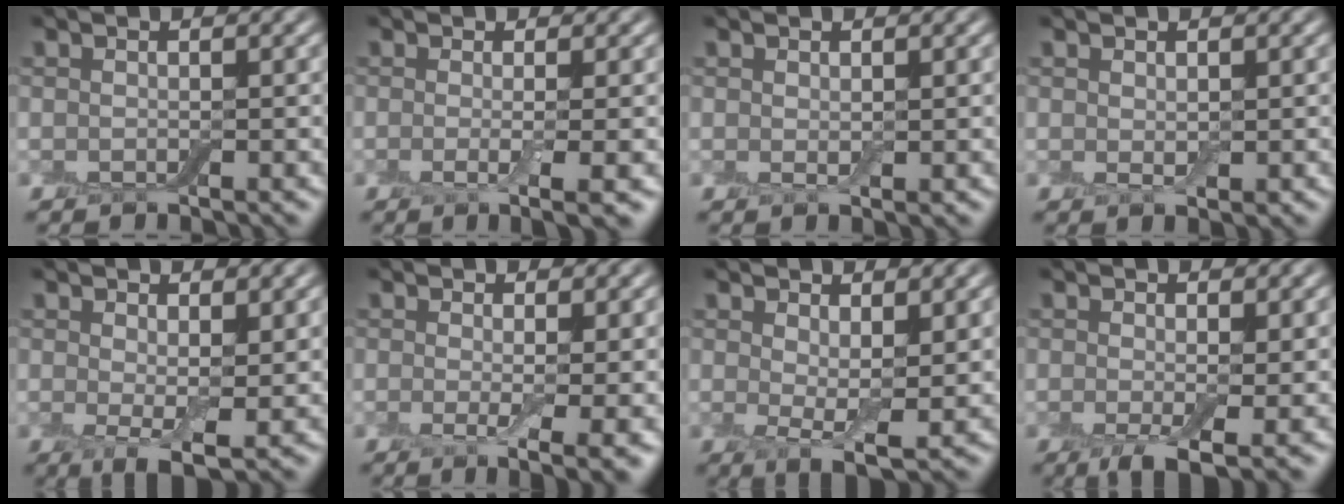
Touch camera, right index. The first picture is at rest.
{"total": 3.1, "force": [-0.4, 0.6, 3.0], "torque": [-0.046, -0.009, -0.007]}
{"total": 0.8, "force": [0.3, 0.3, 0.7], "torque": [-0.012, -0.002, 0.006]}
{"total": 1.1, "force": [0.3, 0.5, 0.9], "torque": [-0.017, -0.003, 0.008]}
{"total": 4.5, "force": [0.6, 1.6, 4.1], "torque": [-0.070, -0.017, 0.013]}
{"total": 4.0, "force": [0.0, 0.8, 4.0], "torque": [-0.059, -0.015, 0.001]}
{"total": 4.5, "force": [1.2, 1.6, 4.0], "torque": [-0.069, -0.019, 0.024]}
{"total": 4.3, "force": [-0.9, 1.4, 3.9], "torque": [-0.069, -0.016, -0.017]}